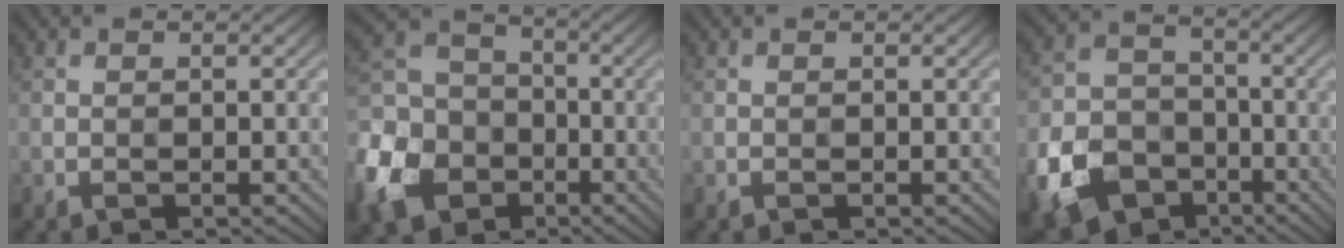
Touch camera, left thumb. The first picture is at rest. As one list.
[{"total": 14.1, "force": [-5.8, 10.9, 6.7], "torque": [-0.234, -0.043, -0.112]}, {"total": 0.0}, {"total": 11.5, "force": [-5.2, 8.6, 5.6], "torque": [-0.148, -0.039, -0.098]}]